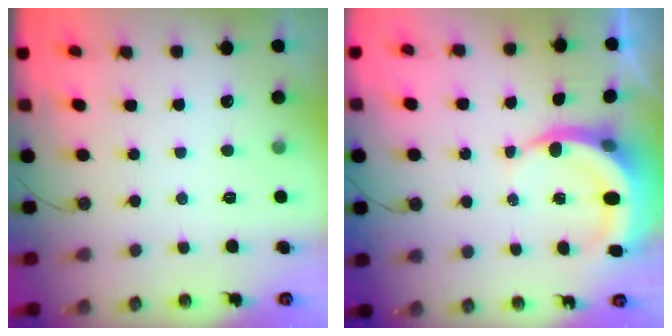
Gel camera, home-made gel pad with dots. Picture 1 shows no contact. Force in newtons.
{"total": 7.3, "press": 7.2, "slide": 1.0}